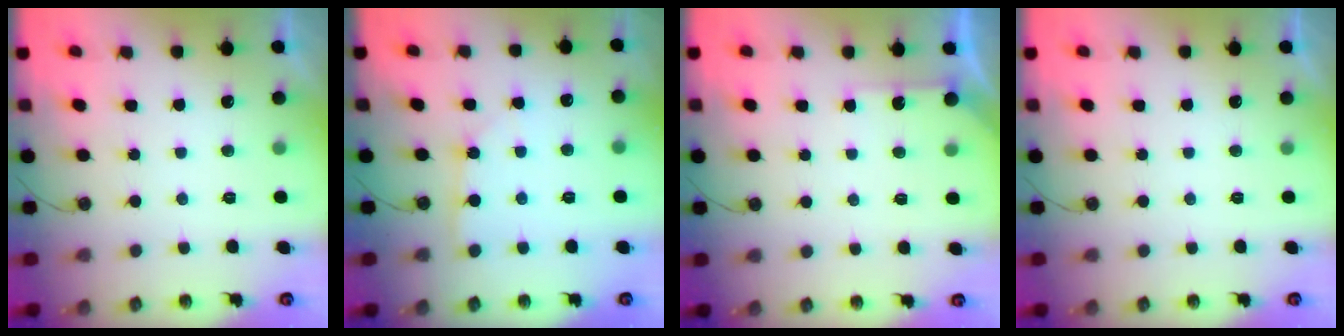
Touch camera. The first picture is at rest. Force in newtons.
{"total": 1.8, "press": 1.7, "slide": 0.3}
{"total": 4.1, "press": 4.1, "slide": 0.3}
{"total": 0.0}